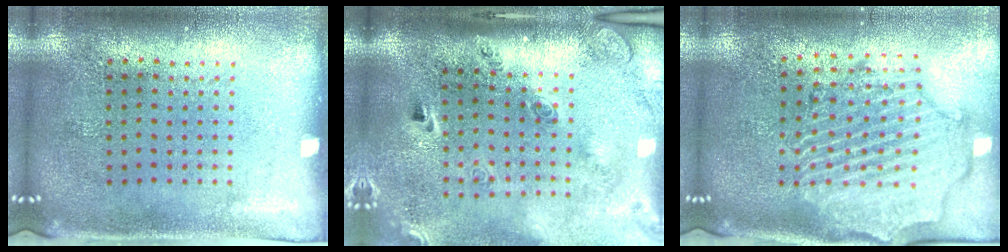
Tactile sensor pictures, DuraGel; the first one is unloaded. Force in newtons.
{"total": 2.9, "press": 2.0, "slide": 2.1}
{"total": 2.6, "press": 2.4, "slide": 1.1}